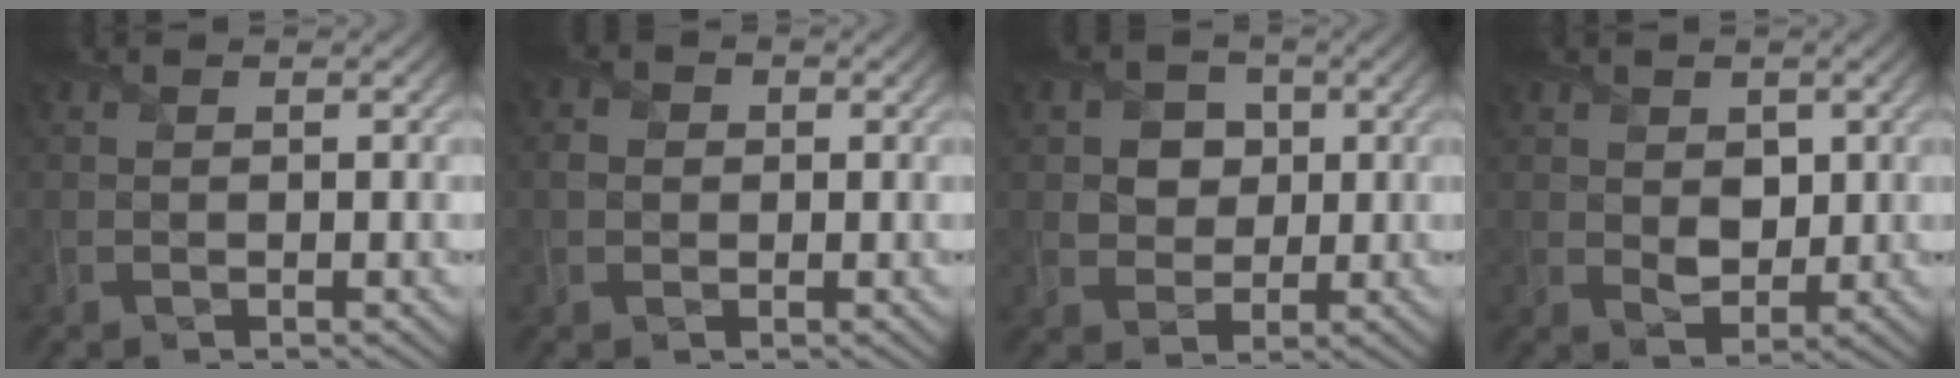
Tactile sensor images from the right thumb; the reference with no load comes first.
{"total": 1.5, "force": [-0.3, 1.3, 0.6], "torque": [-0.016, -0.001, -0.007]}
{"total": 5.0, "force": [1.2, 4.2, 2.3], "torque": [-0.066, -0.001, 0.014]}
{"total": 2.7, "force": [0.5, 1.9, 1.9], "torque": [-0.044, -0.009, 0.008]}